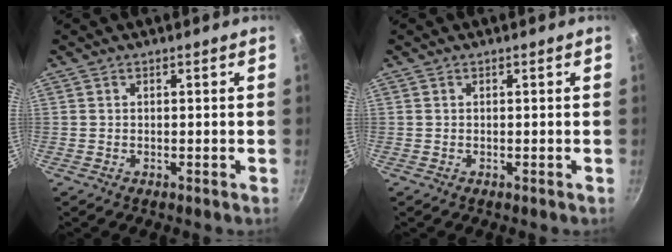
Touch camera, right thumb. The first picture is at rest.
{"total": 0.0}